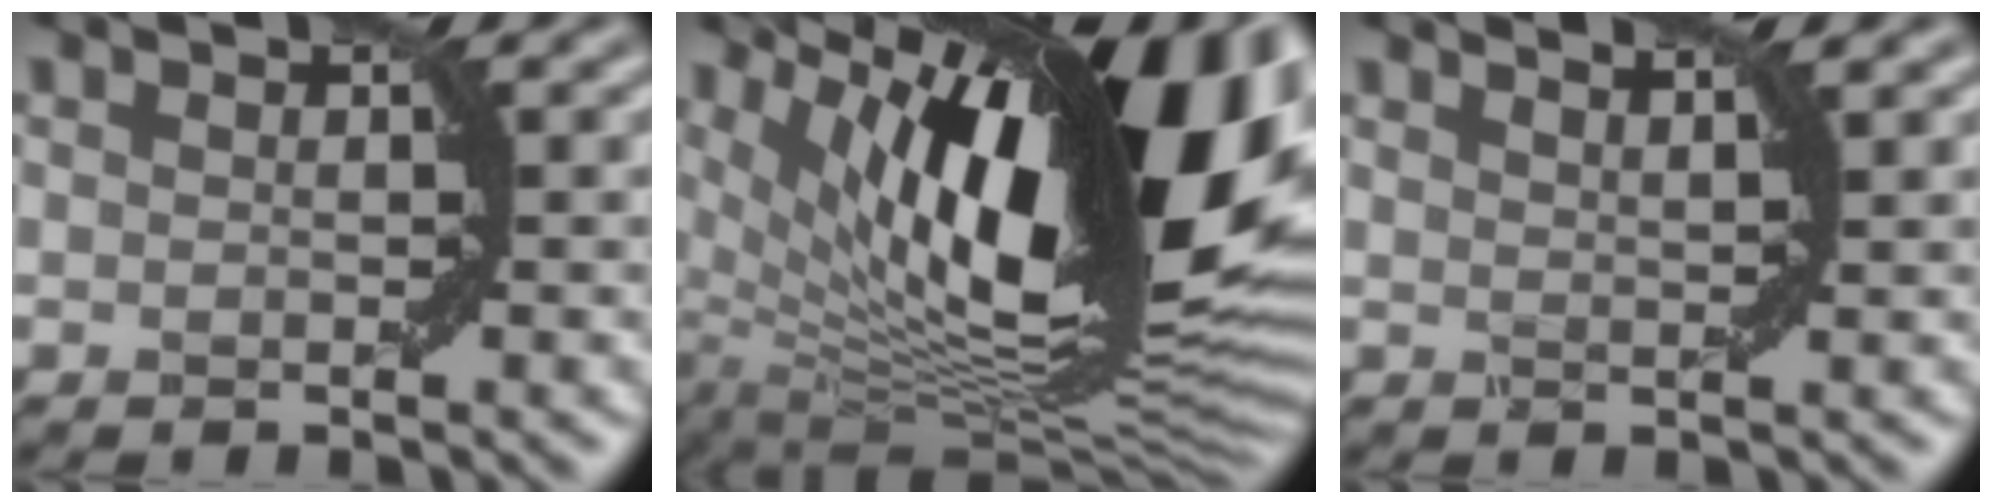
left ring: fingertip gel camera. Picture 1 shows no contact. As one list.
[{"total": 18.9, "force": [5.9, 6.5, 16.7], "torque": [-0.243, 0.011, 0.112]}, {"total": 3.3, "force": [2.6, 0.9, 1.7], "torque": [0.002, 0.012, 0.007]}]